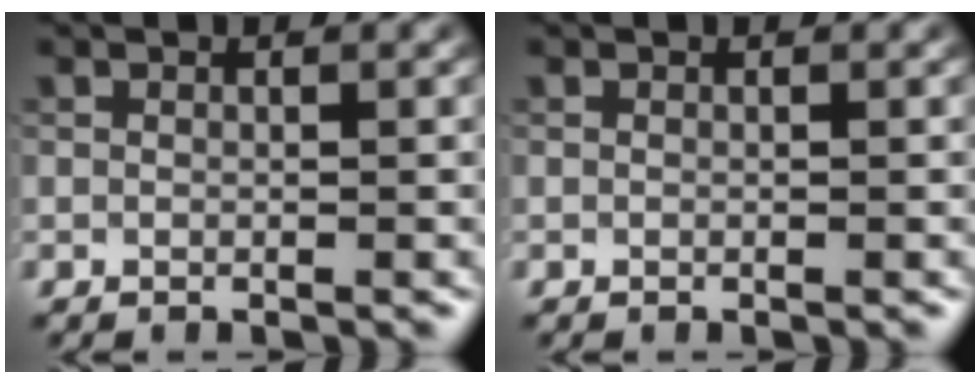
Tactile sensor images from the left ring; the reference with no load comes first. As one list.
[{"total": 0.0}]